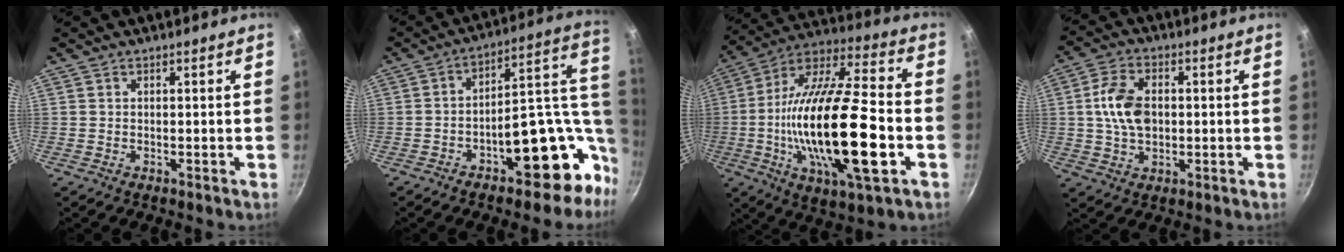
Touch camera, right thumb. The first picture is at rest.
{"total": 18.0, "force": [-6.1, 9.9, 13.7], "torque": [-0.096, 0.067, -0.079]}
{"total": 28.2, "force": [-5.2, 9.2, 26.2], "torque": [-0.470, 0.019, -0.094]}
{"total": 9.4, "force": [0.5, 6.2, 7.1], "torque": [-0.122, 0.012, 0.006]}